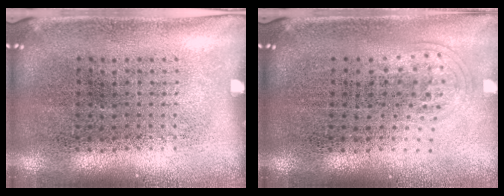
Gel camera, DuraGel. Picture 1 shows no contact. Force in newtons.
{"total": 1.0, "press": 0.7, "slide": 0.8}